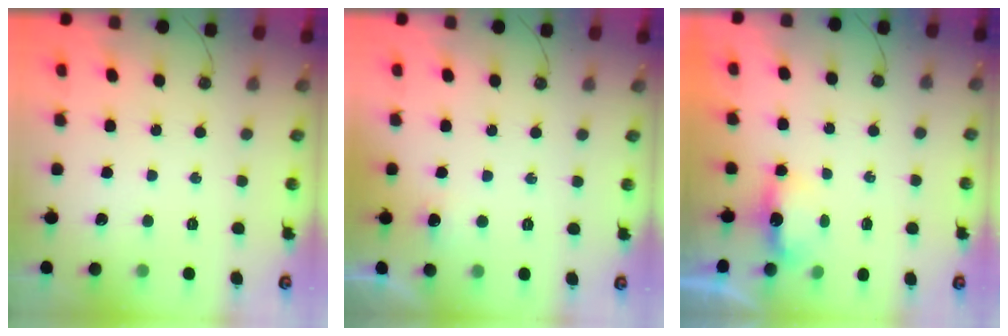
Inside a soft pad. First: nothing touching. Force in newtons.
{"total": 3.0, "press": 2.8, "slide": 1.0}
{"total": 3.4, "press": 3.4, "slide": 0.5}